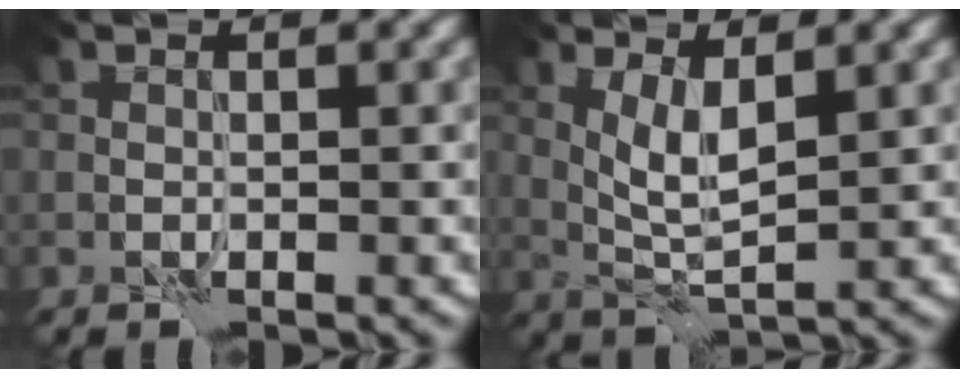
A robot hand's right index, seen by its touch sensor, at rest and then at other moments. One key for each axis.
{"total": 3.5, "fx": 1.3, "fy": 1.0, "fz": 3.1, "tx": -0.067, "ty": -0.005, "tz": 0.029}